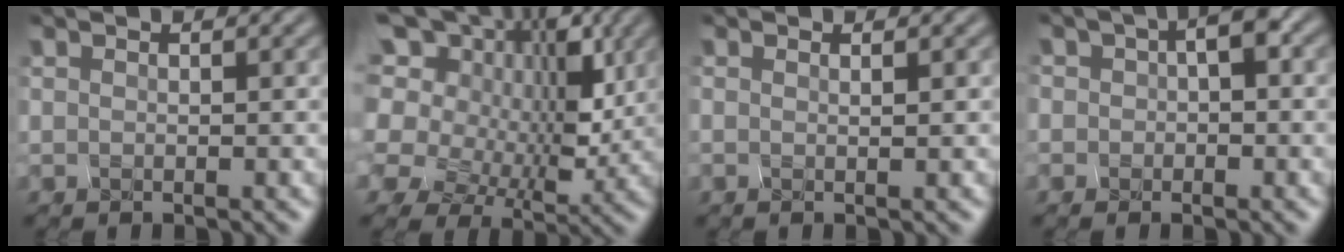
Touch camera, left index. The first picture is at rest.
{"total": 14.8, "force": [5.6, 10.7, 8.5], "torque": [-0.198, 0.058, 0.101]}
{"total": 0.6, "force": [-0.1, 0.1, 0.6], "torque": [-0.006, 0.005, -0.008]}
{"total": 2.0, "force": [-0.4, 1.2, 1.5], "torque": [-0.032, 0.006, 0.006]}